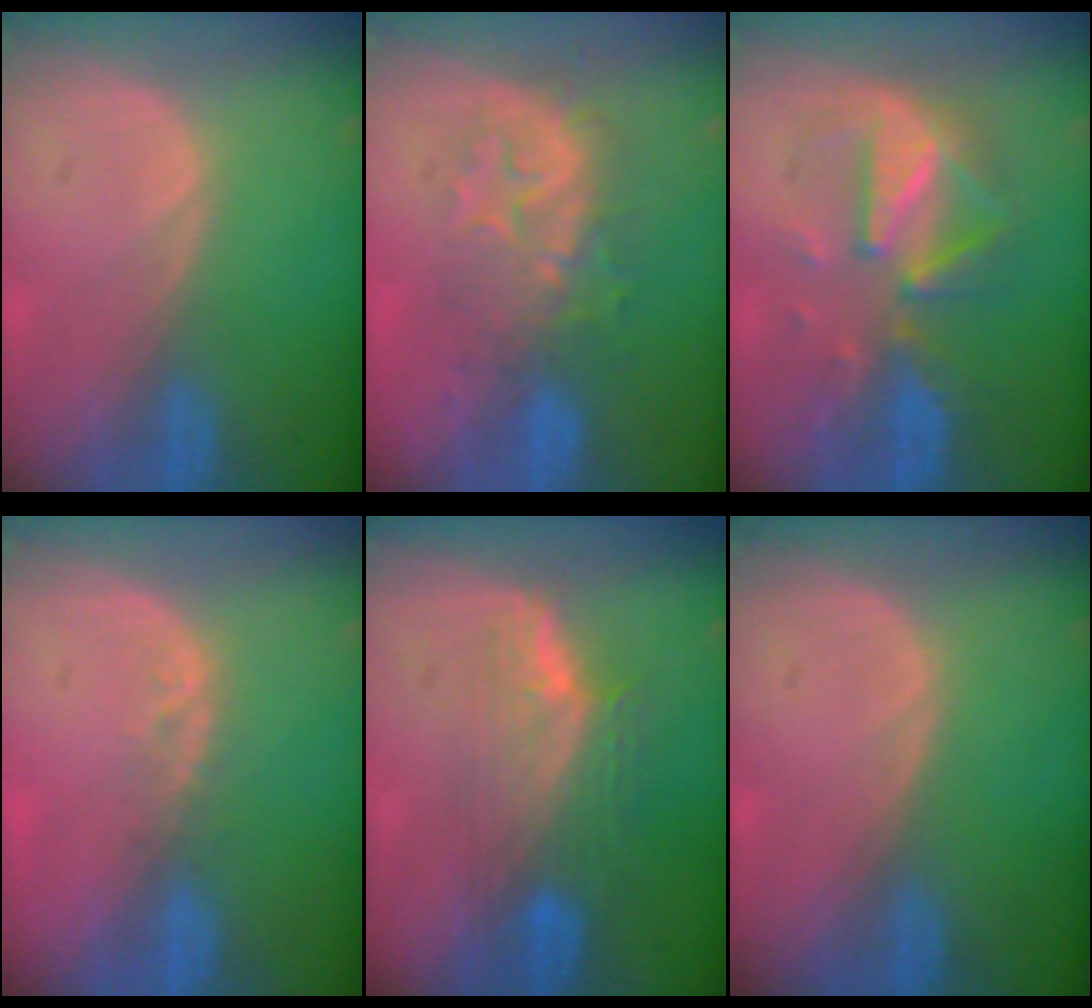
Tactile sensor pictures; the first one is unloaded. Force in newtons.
{"total": 7.9, "press": 7.8, "slide": 1.6}
{"total": 8.0, "press": 8.0, "slide": 0.6}
{"total": 2.1, "press": 1.8, "slide": 1.1}
{"total": 7.6, "press": 6.7, "slide": 3.5}
{"total": 0.0}